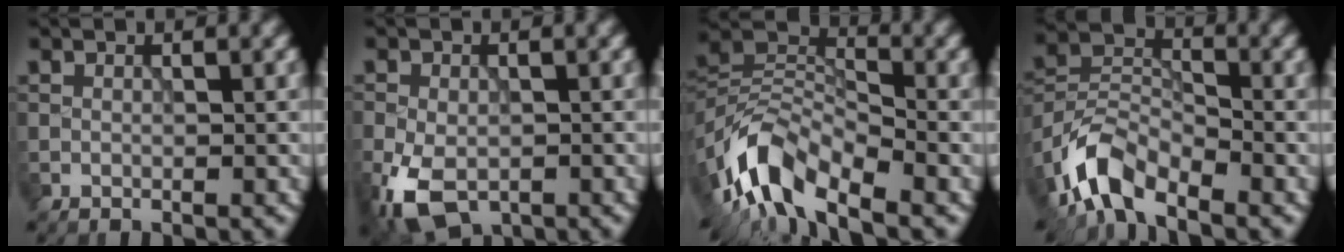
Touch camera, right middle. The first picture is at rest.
{"total": 6.5, "force": [-3.1, 3.9, 4.2], "torque": [-0.094, -0.019, -0.057]}
{"total": 8.3, "force": [-5.6, 3.5, 5.0], "torque": [-0.088, 0.006, -0.125]}
{"total": 6.0, "force": [-4.6, 2.5, 2.9], "torque": [-0.054, 0.000, -0.102]}